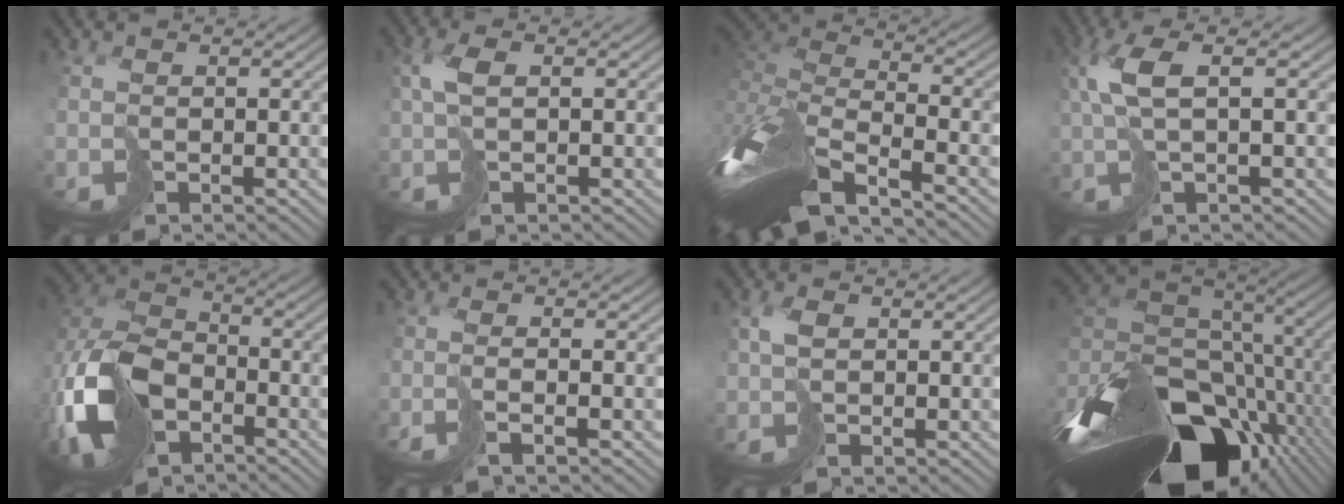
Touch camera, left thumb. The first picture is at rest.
{"total": 3.3, "force": [0.7, 1.2, 3.0], "torque": [-0.066, 0.007, 0.013]}
{"total": 14.3, "force": [-7.4, 4.8, 11.2], "torque": [-0.266, -0.008, -0.129]}
{"total": 6.3, "force": [1.7, 1.9, 5.8], "torque": [-0.121, 0.017, 0.028]}
{"total": 15.1, "force": [-6.6, 9.3, 9.8], "torque": [-0.265, -0.043, -0.128]}
{"total": 3.6, "force": [-1.7, 0.8, 3.1], "torque": [-0.052, 0.000, -0.044]}
{"total": 2.0, "force": [0.7, 1.0, 1.6], "torque": [-0.036, 0.002, 0.014]}
{"total": 19.1, "force": [-7.8, 11.4, 13.1], "torque": [-0.294, -0.017, -0.113]}